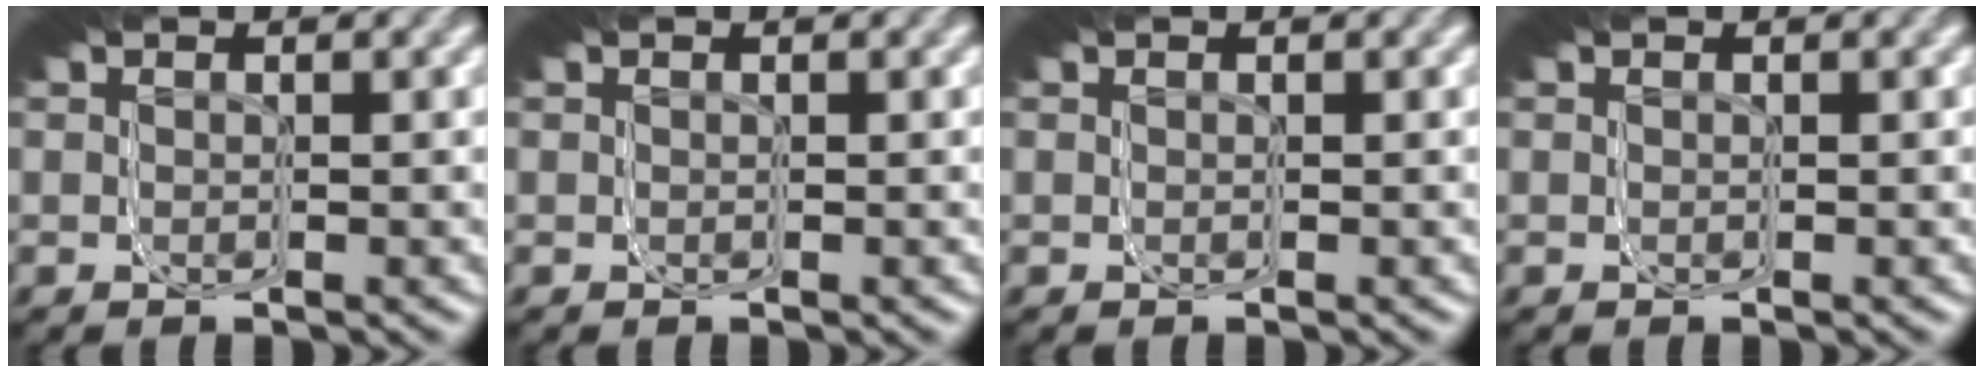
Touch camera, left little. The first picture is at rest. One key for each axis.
{"total": 0.0}
{"total": 0.0}
{"total": 0.0}